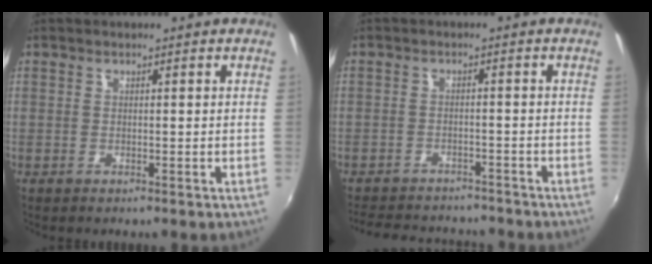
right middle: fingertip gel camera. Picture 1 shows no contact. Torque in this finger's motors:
{"motor_torque": [0.73, -1.41, -0.07, -0.01]}